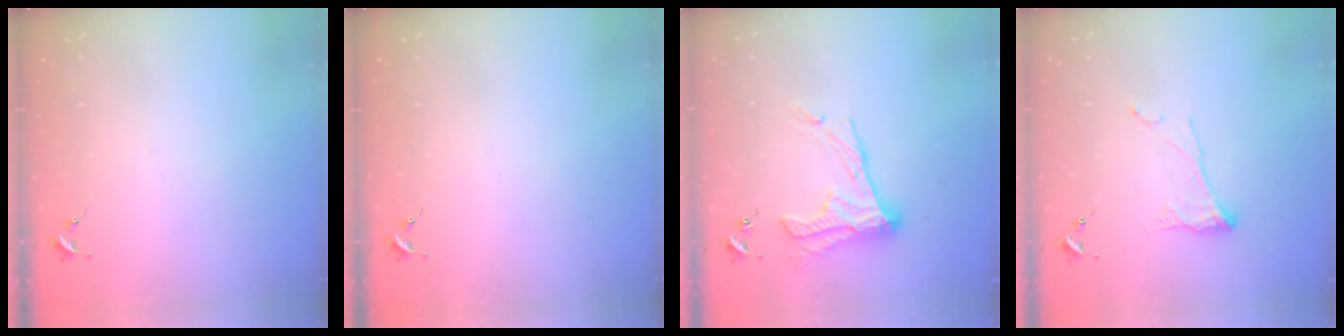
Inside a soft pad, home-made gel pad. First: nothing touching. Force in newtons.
{"total": 0.0}
{"total": 14.5, "press": 14.5, "slide": 0.7}
{"total": 8.9, "press": 8.9, "slide": 0.4}